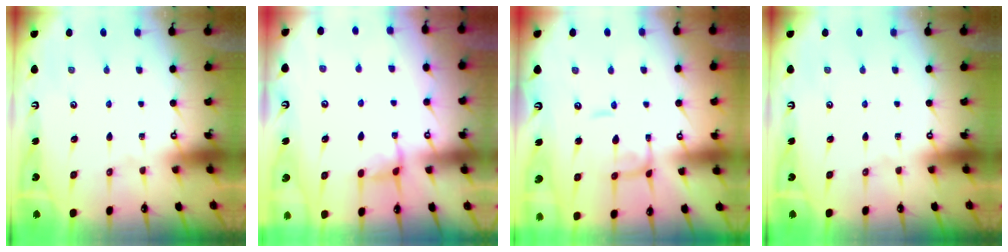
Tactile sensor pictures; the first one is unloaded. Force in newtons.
{"total": 2.9, "press": 2.9, "slide": 0.6}
{"total": 0.5, "press": 0.3, "slide": 0.4}
{"total": 0.0}